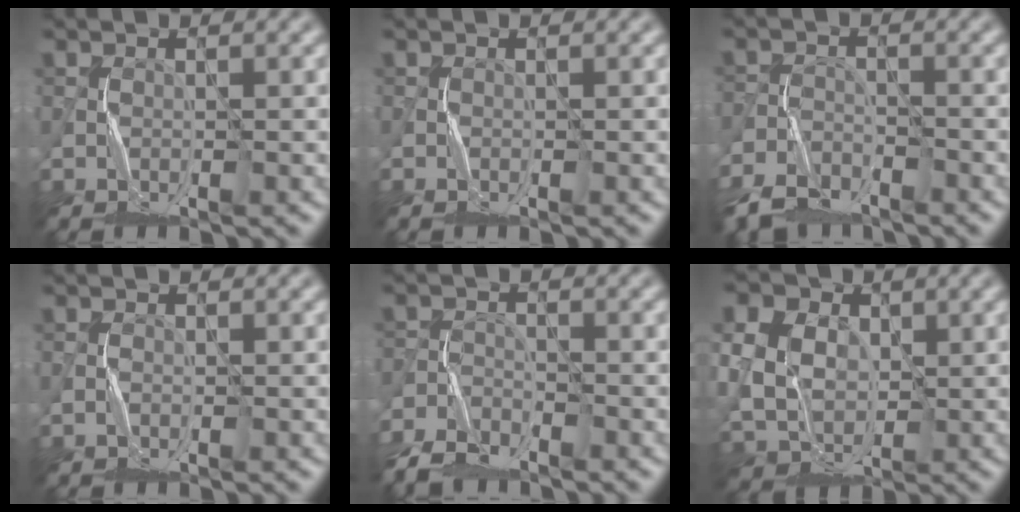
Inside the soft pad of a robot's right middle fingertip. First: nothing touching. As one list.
[{"total": 0.0}, {"total": 5.5, "force": [-4.6, 2.5, 2.0], "torque": [-0.037, -0.018, -0.093]}, {"total": 0.6, "force": [-0.3, 0.4, 0.4], "torque": [-0.008, 0.002, -0.005]}, {"total": 4.8, "force": [-4.0, 1.8, 1.9], "torque": [-0.038, -0.011, -0.088]}, {"total": 14.8, "force": [4.5, 11.8, 7.7], "torque": [-0.180, 0.029, 0.059]}]